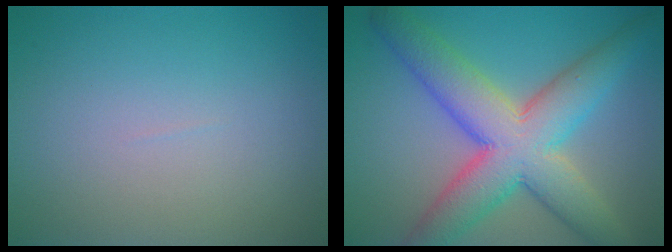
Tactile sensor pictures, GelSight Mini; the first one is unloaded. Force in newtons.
{"total": 9.8, "press": 9.8, "slide": 0.4}